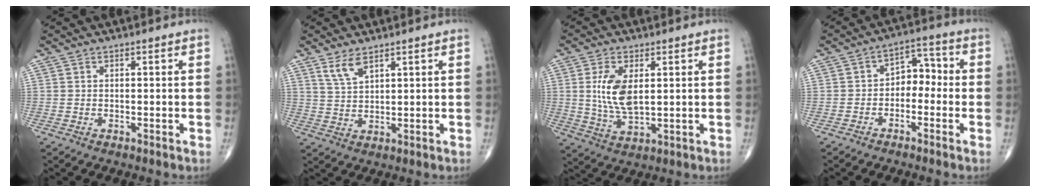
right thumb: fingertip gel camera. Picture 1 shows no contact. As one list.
[{"total": 4.0, "force": [2.8, 1.0, 2.7], "torque": [-0.059, -0.017, 0.062]}, {"total": 8.9, "force": [1.7, 4.3, 7.6], "torque": [-0.151, -0.014, 0.040]}, {"total": 6.0, "force": [-1.4, 4.2, 4.0], "torque": [-0.034, 0.038, -0.037]}]